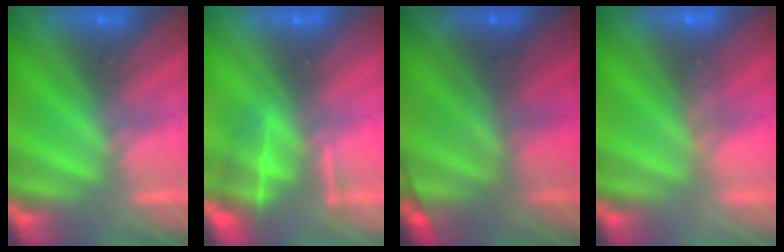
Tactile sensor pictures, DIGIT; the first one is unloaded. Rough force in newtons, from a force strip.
{"total": 4.6}
{"total": 1.9}
{"total": 3.5}